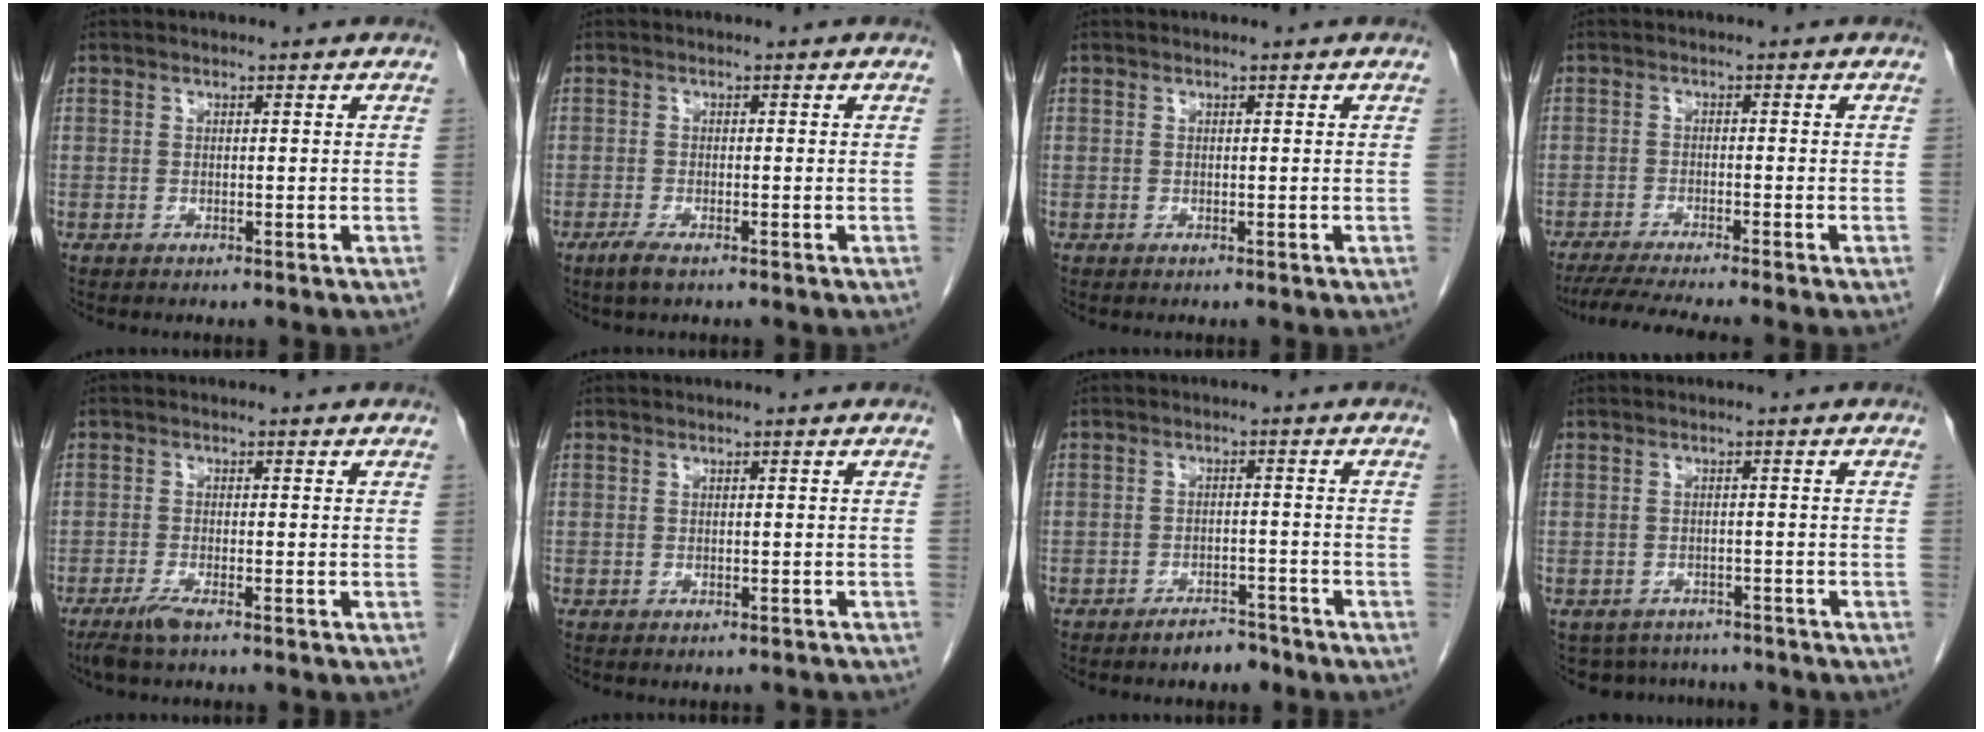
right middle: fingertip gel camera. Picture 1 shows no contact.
{"total": 2.3, "force": [-1.6, 0.4, 1.7], "torque": [-0.041, -0.006, -0.032]}
{"total": 0.0}
{"total": 8.1, "force": [-6.9, -1.2, 4.0], "torque": [-0.053, -0.023, -0.111]}
{"total": 2.9, "force": [-2.1, 0.2, 2.0], "torque": [-0.048, -0.007, -0.043]}
{"total": 1.6, "force": [-1.4, 0.5, 0.4], "torque": [-0.004, -0.002, -0.019]}
{"total": 3.4, "force": [-2.9, 1.2, 1.3], "torque": [-0.018, 0.003, -0.043]}
{"total": 6.9, "force": [-6.2, 3.1, 0.8], "torque": [-0.008, 0.007, -0.077]}